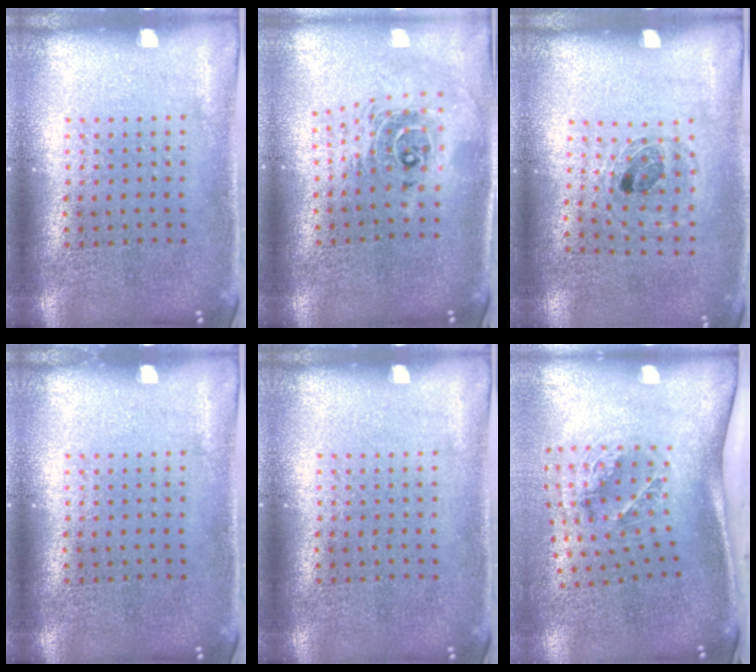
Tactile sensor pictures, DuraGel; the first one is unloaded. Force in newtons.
{"total": 2.1, "press": 1.6, "slide": 1.4}
{"total": 0.8, "press": 0.8, "slide": 0.2}
{"total": 0.0}
{"total": 0.0}
{"total": 2.0, "press": 1.3, "slide": 1.5}